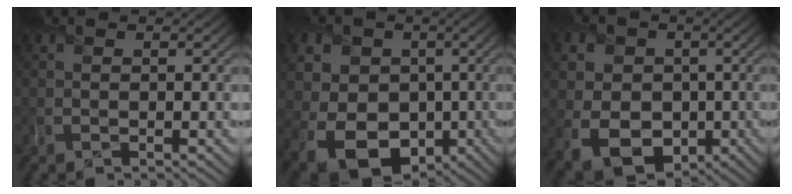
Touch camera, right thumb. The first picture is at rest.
{"total": 13.4, "force": [-1.1, 11.3, 7.2], "torque": [-0.174, -0.005, -0.033]}
{"total": 11.9, "force": [-1.1, 10.0, 6.3], "torque": [-0.163, -0.006, -0.027]}